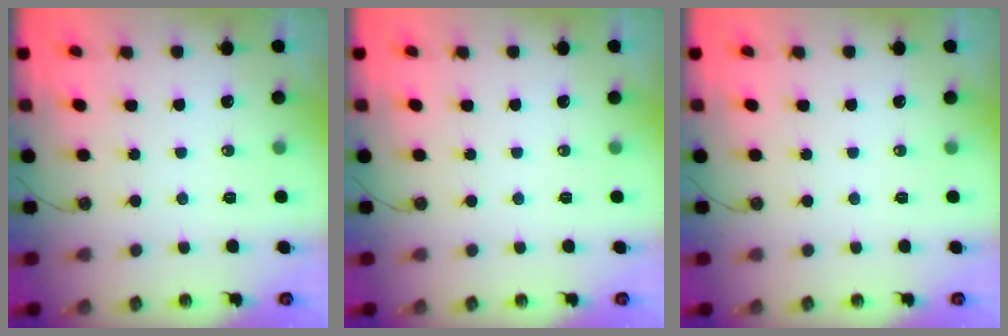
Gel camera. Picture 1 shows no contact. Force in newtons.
{"total": 0.0}
{"total": 0.0}